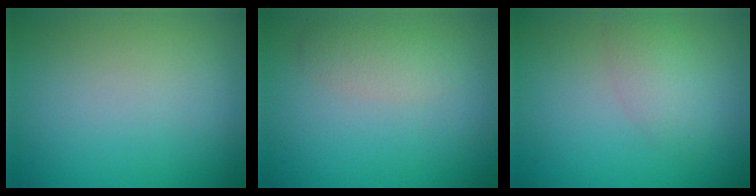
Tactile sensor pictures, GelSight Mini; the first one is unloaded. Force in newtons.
{"total": 1.7, "press": 1.7, "slide": 0.1}
{"total": 2.3, "press": 2.3, "slide": 0.1}